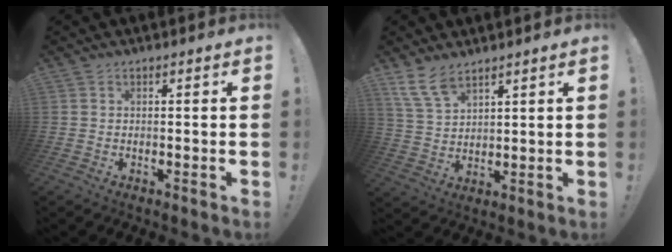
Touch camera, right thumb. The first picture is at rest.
{"total": 8.3, "force": [6.4, 3.2, 4.1], "torque": [-0.081, -0.031, 0.124]}